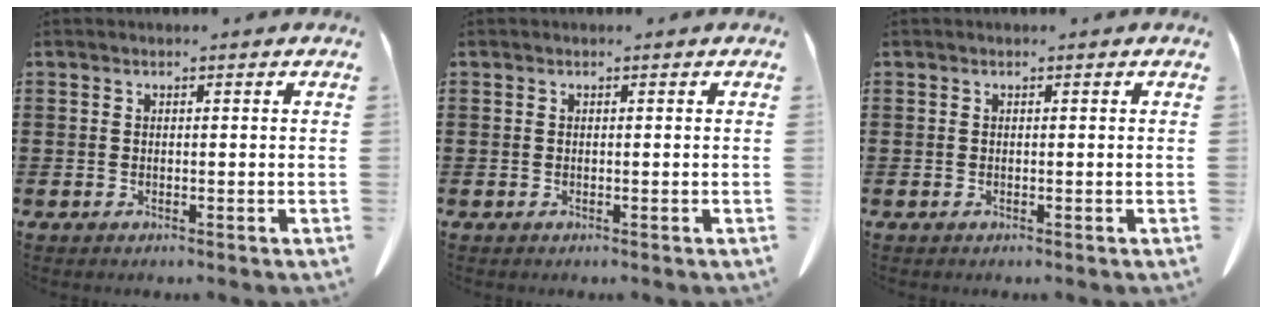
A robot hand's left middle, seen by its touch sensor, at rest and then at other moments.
{"total": 0.0}
{"total": 0.0}